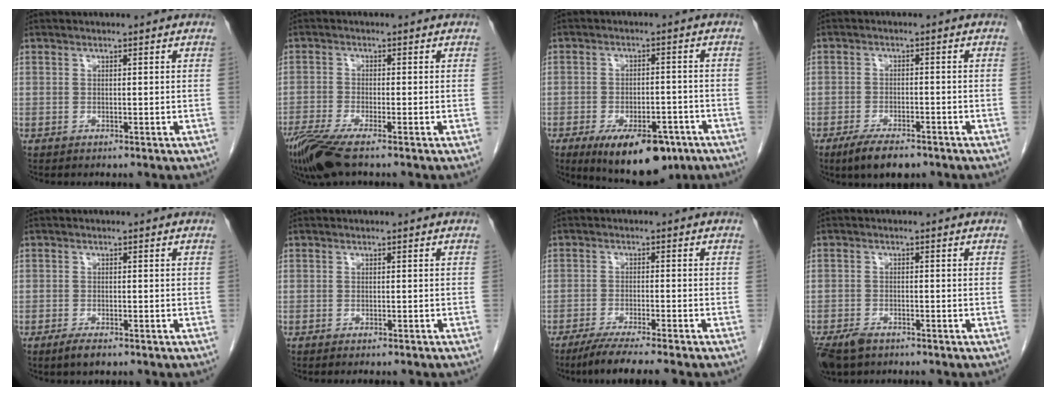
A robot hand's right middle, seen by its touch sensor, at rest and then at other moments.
{"total": 7.2, "force": [-5.2, 0.6, 4.9], "torque": [-0.094, -0.021, -0.099]}
{"total": 12.8, "force": [-8.0, 5.5, 8.3], "torque": [-0.122, -0.006, -0.114]}
{"total": 5.9, "force": [-4.3, 1.9, 3.5], "torque": [-0.065, -0.007, -0.070]}
{"total": 2.2, "force": [-1.6, 0.6, 1.4], "torque": [-0.032, -0.005, -0.025]}
{"total": 3.1, "force": [-2.7, 0.6, 1.3], "torque": [-0.016, -0.004, -0.031]}
{"total": 7.3, "force": [-5.9, -0.6, 4.1], "torque": [-0.055, -0.019, -0.096]}
{"total": 5.9, "force": [-4.3, 2.8, 2.9], "torque": [-0.056, -0.008, -0.073]}